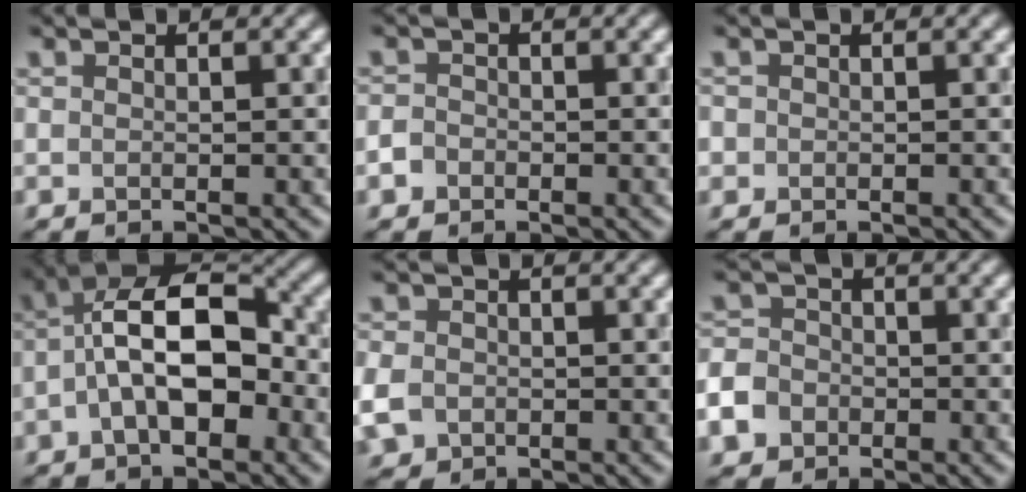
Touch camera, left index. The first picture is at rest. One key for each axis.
{"total": 1.5, "fx": -0.7, "fy": 1.3, "fz": 0.5, "tx": 0.001, "ty": 0.001, "tz": -0.017}
{"total": 0.8, "fx": -0.1, "fy": 0.8, "fz": 0.0, "tx": 0.008, "ty": -0.004, "tz": -0.006}
{"total": 9.4, "fx": -1.5, "fy": 4.9, "fz": 7.9, "tx": -0.135, "ty": 0.024, "tz": -0.035}
{"total": 3.8, "fx": -1.2, "fy": 3.2, "fz": 1.7, "tx": -0.035, "ty": -0.012, "tz": -0.026}
{"total": 5.1, "fx": -2.5, "fy": 4.1, "fz": 1.6, "tx": -0.026, "ty": -0.012, "tz": -0.058}